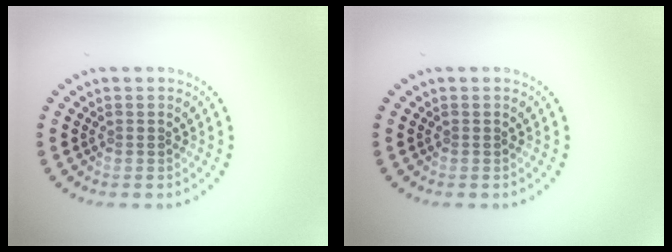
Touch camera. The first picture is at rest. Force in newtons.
{"total": 0.0}